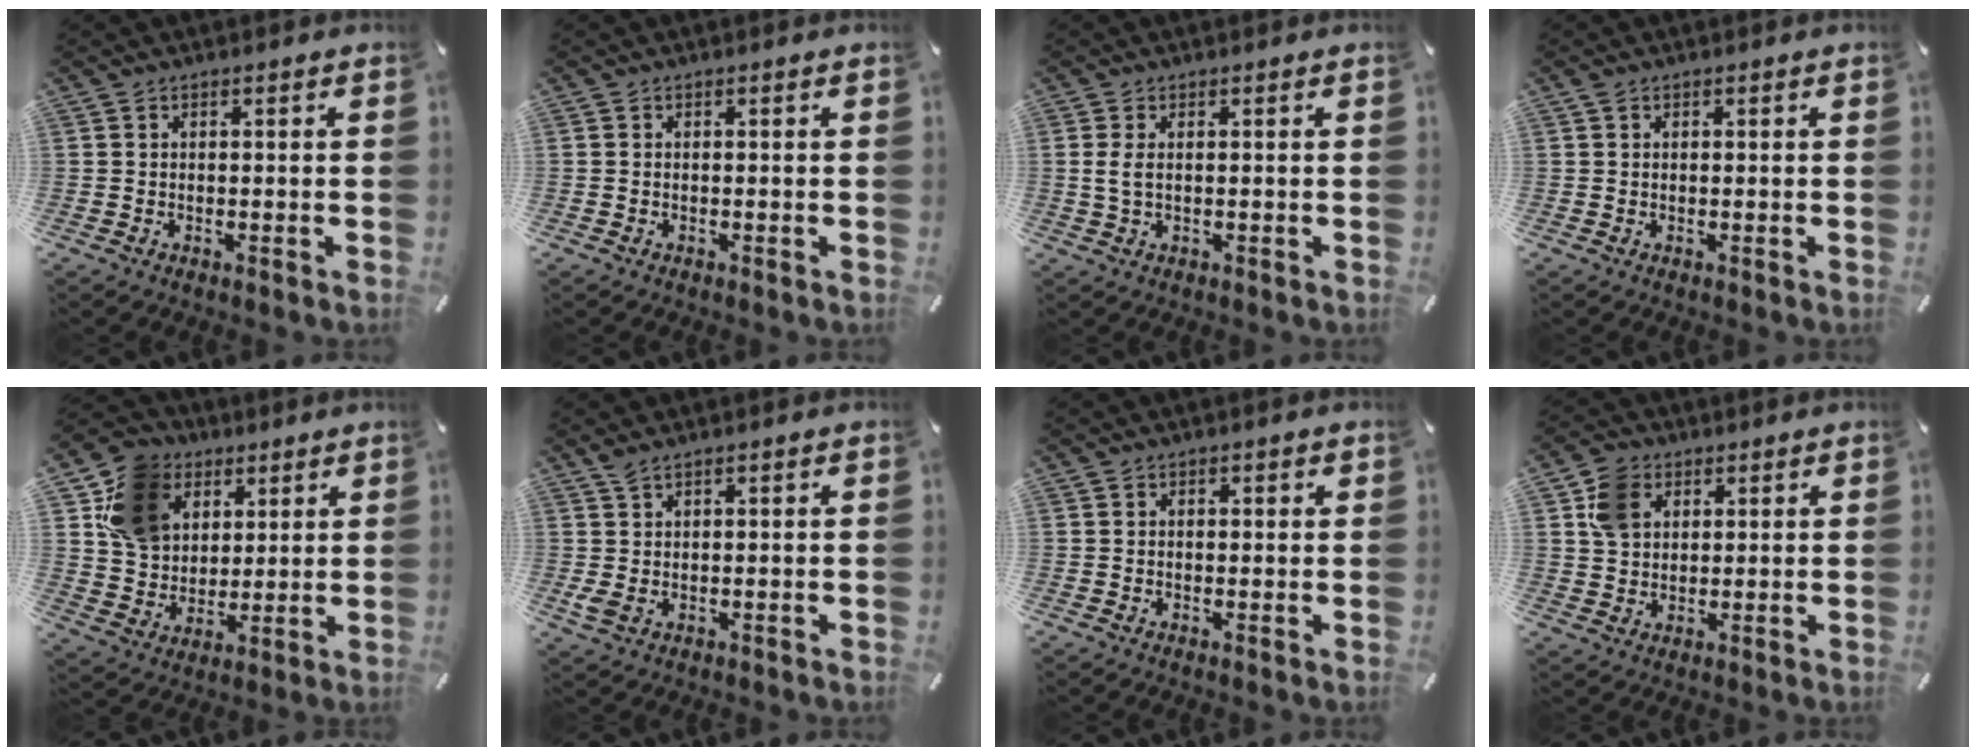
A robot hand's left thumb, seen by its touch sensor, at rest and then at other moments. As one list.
[{"total": 0.0}, {"total": 2.9, "force": [0.5, 1.2, 2.6], "torque": [-0.054, 0.003, 0.009]}, {"total": 0.8, "force": [0.3, 0.6, 0.5], "torque": [-0.010, 0.004, 0.005]}, {"total": 13.3, "force": [5.6, 11.0, 5.0], "torque": [-0.114, -0.012, 0.112]}, {"total": 3.1, "force": [1.3, 1.7, 2.3], "torque": [-0.045, 0.002, 0.026]}, {"total": 0.7, "force": [0.3, 0.5, 0.4], "torque": [-0.008, 0.004, 0.004]}, {"total": 7.5, "force": [2.9, 6.1, 3.3], "torque": [-0.070, 0.014, 0.059]}]